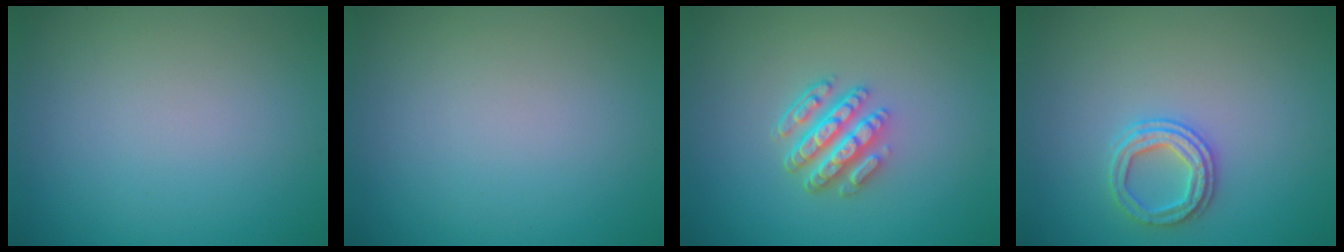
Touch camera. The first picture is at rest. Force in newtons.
{"total": 0.0}
{"total": 4.6, "press": 3.2, "slide": 3.3}
{"total": 2.4, "press": 2.4, "slide": 0.4}